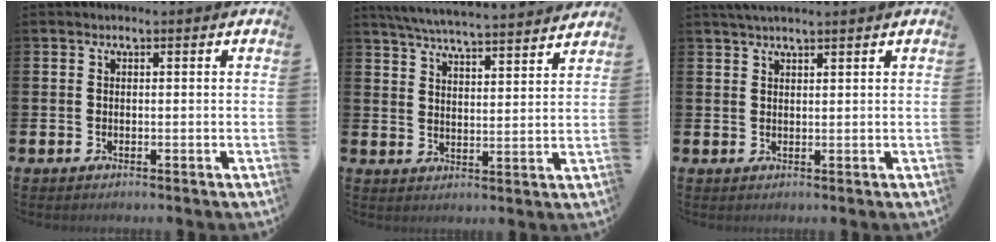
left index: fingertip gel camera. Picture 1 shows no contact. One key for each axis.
{"total": 5.9, "fx": 5.8, "fy": -0.1, "fz": 1.3, "tx": -0.049, "ty": -0.041, "tz": 0.102}
{"total": 1.9, "fx": 1.8, "fy": -0.1, "fz": 0.7, "tx": -0.022, "ty": 0.001, "tz": 0.034}